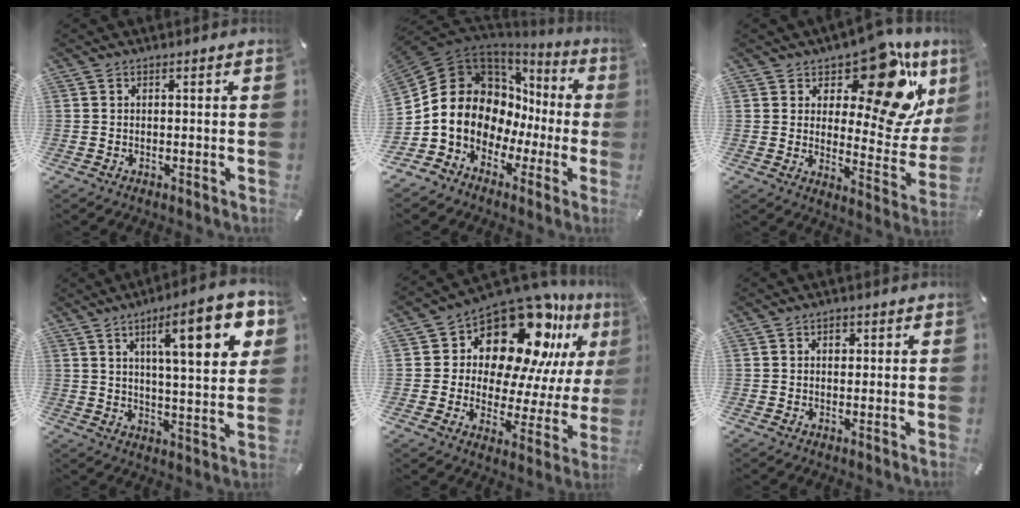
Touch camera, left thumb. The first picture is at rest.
{"total": 14.2, "force": [0.3, 12.6, 6.7], "torque": [-0.140, -0.032, 0.009]}
{"total": 19.6, "force": [12.3, 8.4, 12.7], "torque": [-0.164, -0.096, 0.201]}
{"total": 17.1, "force": [7.2, 4.7, 14.8], "torque": [-0.214, -0.024, 0.103]}
{"total": 18.7, "force": [13.8, 9.2, 8.7], "torque": [-0.139, -0.119, 0.235]}
{"total": 1.5, "force": [0.5, 1.2, 0.8], "torque": [-0.002, 0.000, 0.004]}